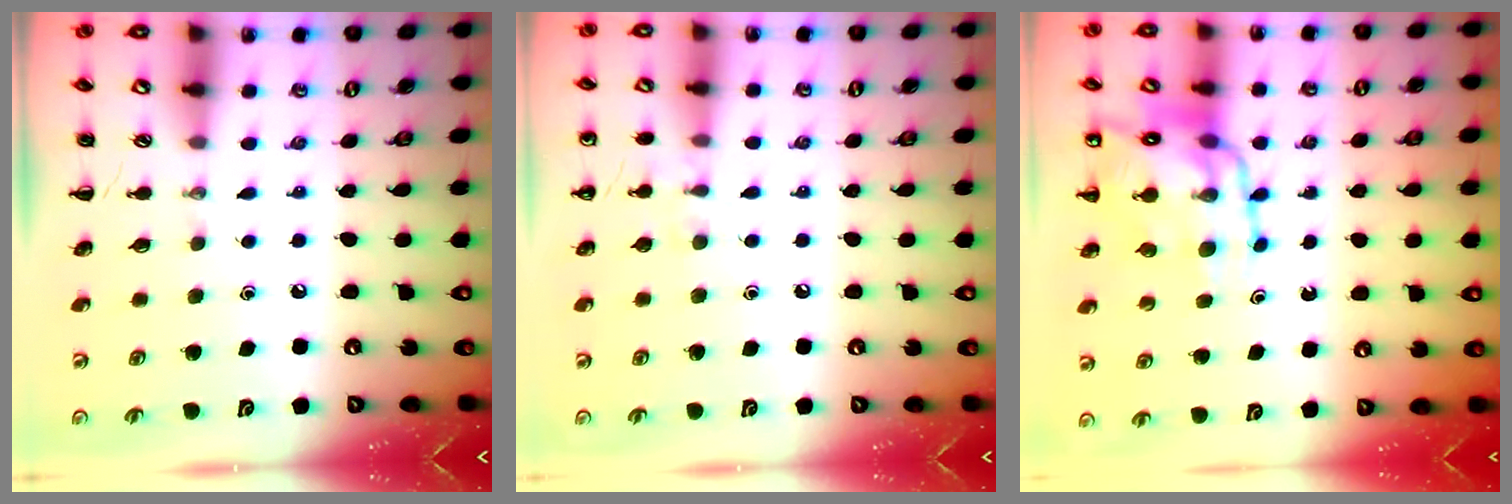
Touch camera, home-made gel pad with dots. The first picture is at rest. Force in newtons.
{"total": 5.6, "press": 5.4, "slide": 1.6}
{"total": 13.0, "press": 12.6, "slide": 3.3}